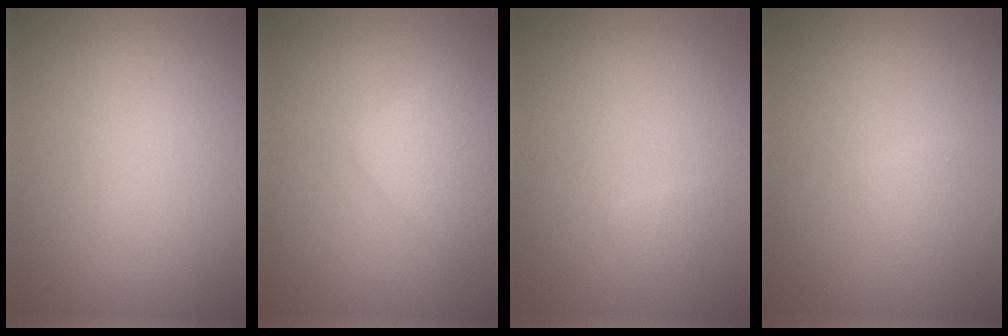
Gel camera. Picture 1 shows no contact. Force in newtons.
{"total": 2.7, "press": 2.7, "slide": 0.2}
{"total": 0.6, "press": 0.6, "slide": 0.0}
{"total": 0.8, "press": 0.8, "slide": 0.0}